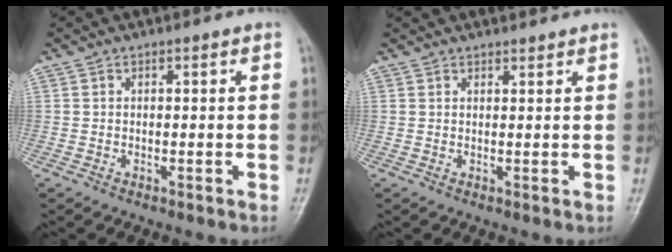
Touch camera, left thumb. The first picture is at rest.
{"total": 1.6, "force": [1.5, 0.4, 0.2], "torque": [0.005, -0.004, 0.025]}